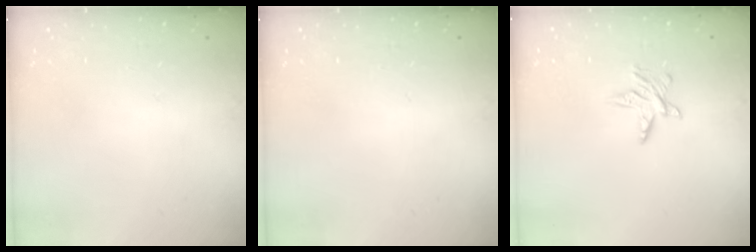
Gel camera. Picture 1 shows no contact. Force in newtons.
{"total": 0.0}
{"total": 5.3, "press": 5.2, "slide": 0.7}